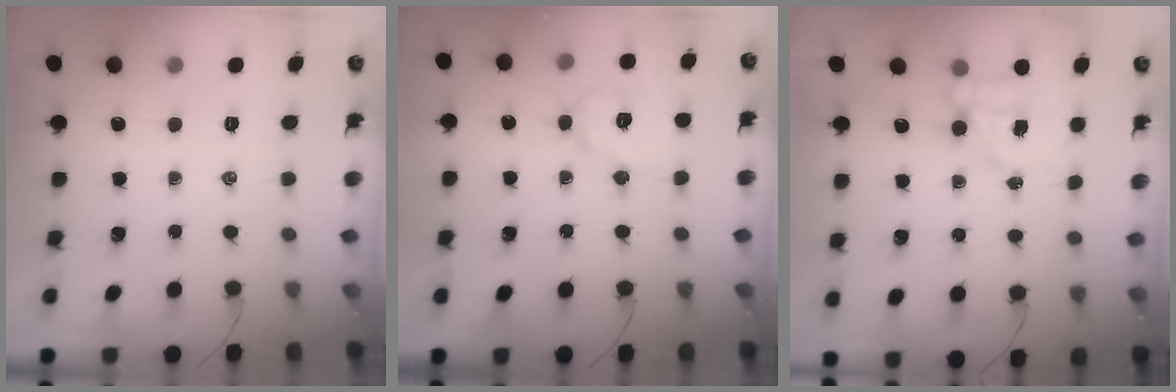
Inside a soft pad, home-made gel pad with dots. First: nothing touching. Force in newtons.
{"total": 8.9, "press": 8.9, "slide": 0.7}
{"total": 3.7, "press": 3.7, "slide": 0.6}